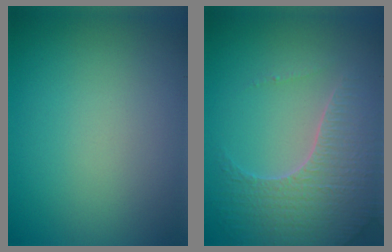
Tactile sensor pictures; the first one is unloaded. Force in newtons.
{"total": 4.9, "press": 4.4, "slide": 2.3}